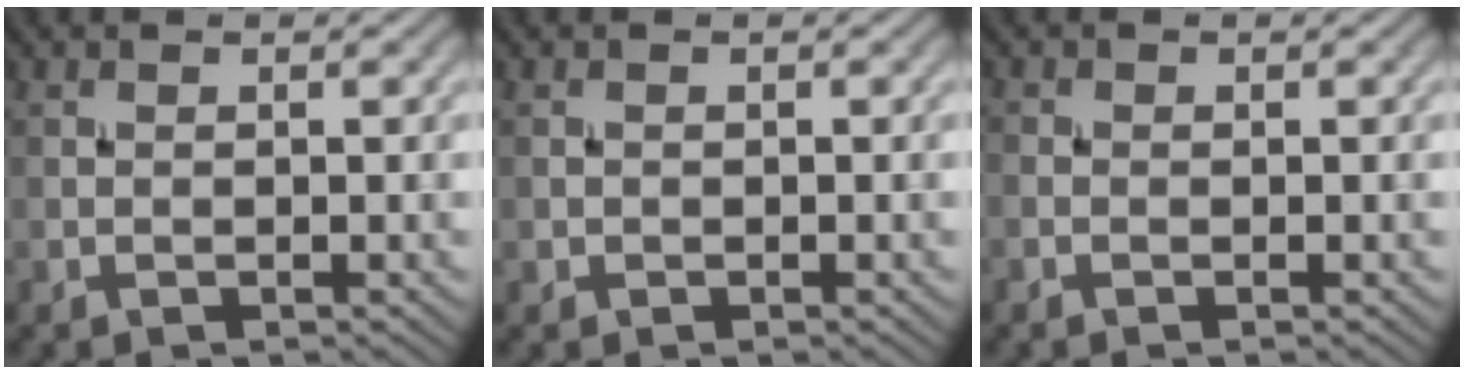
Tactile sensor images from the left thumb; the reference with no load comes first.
{"total": 0.7, "force": [-0.2, 0.6, -0.1], "torque": [0.006, -0.004, -0.002]}
{"total": 0.7, "force": [-0.4, 0.5, 0.1], "torque": [-0.004, -0.001, -0.009]}